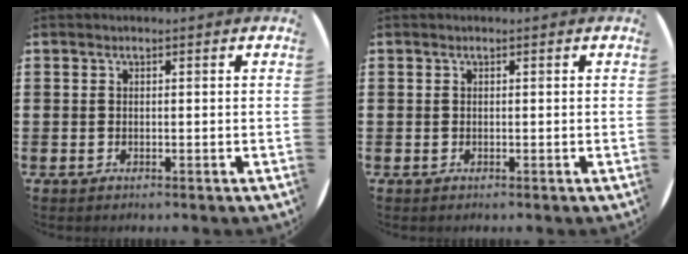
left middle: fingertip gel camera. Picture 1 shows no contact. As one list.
[{"total": 0.0}]